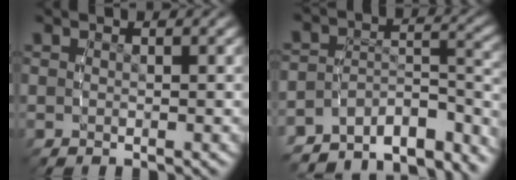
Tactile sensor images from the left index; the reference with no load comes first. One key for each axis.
{"total": 13.8, "fx": -11.0, "fy": 6.6, "fz": 5.2, "tx": -0.070, "ty": -0.032, "tz": -0.165}